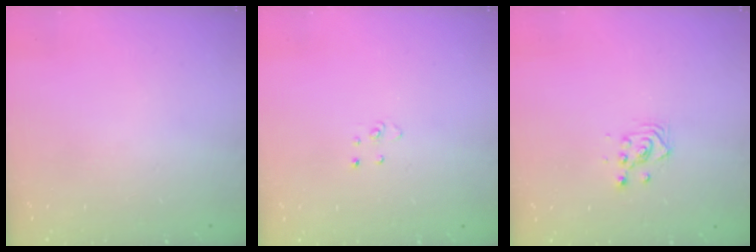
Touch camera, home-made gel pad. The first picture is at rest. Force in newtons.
{"total": 2.9, "press": 2.9, "slide": 0.2}
{"total": 3.2, "press": 3.2, "slide": 0.2}